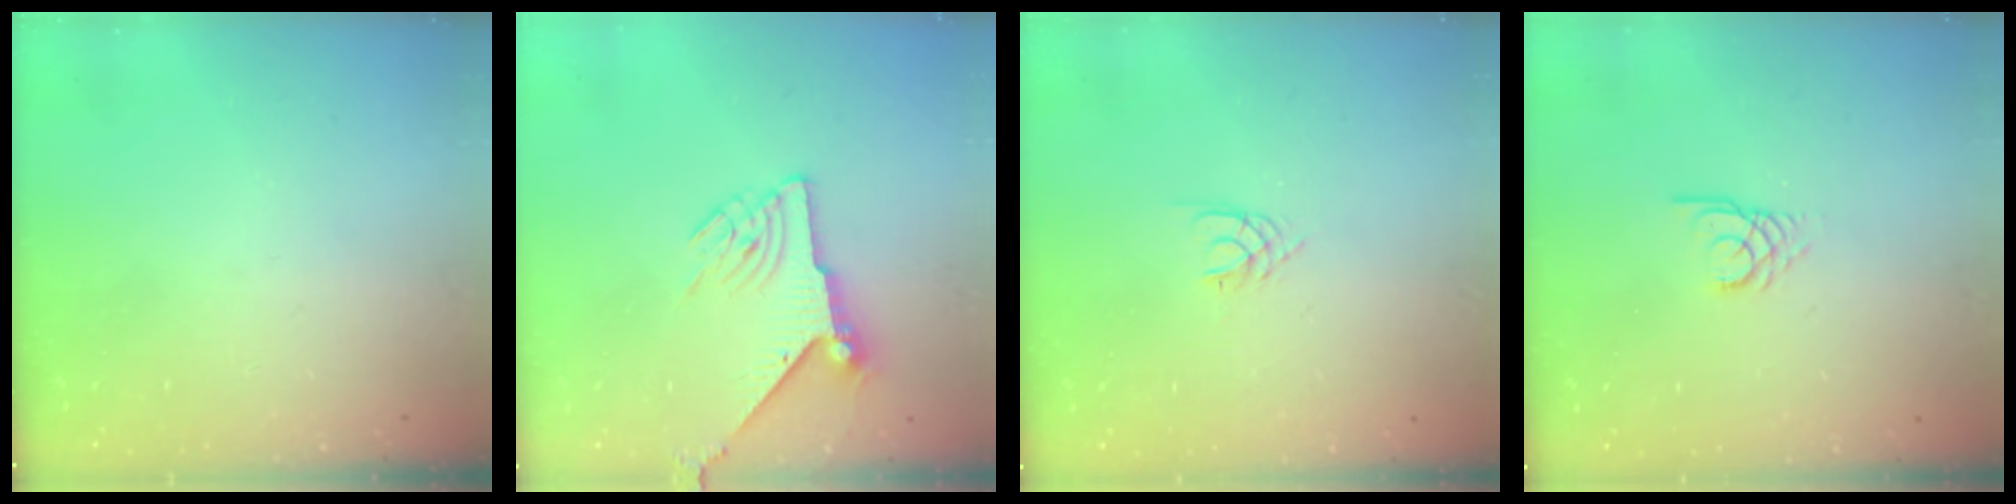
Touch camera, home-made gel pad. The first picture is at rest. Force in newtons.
{"total": 7.4, "press": 7.4, "slide": 0.1}
{"total": 2.4, "press": 2.4, "slide": 0.3}
{"total": 3.0, "press": 3.0, "slide": 0.3}